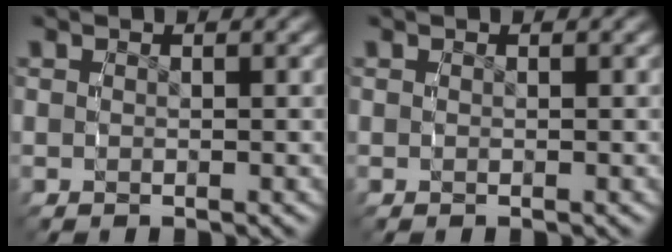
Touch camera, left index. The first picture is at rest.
{"total": 0.0}